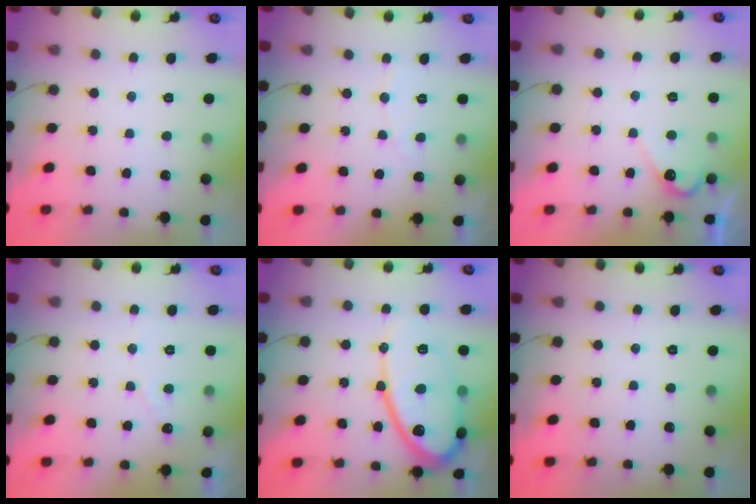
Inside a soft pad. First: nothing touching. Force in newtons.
{"total": 3.2, "press": 3.2, "slide": 0.2}
{"total": 5.0, "press": 4.9, "slide": 0.2}
{"total": 2.7, "press": 2.7, "slide": 0.0}
{"total": 15.9, "press": 15.9, "slide": 1.3}
{"total": 0.0}